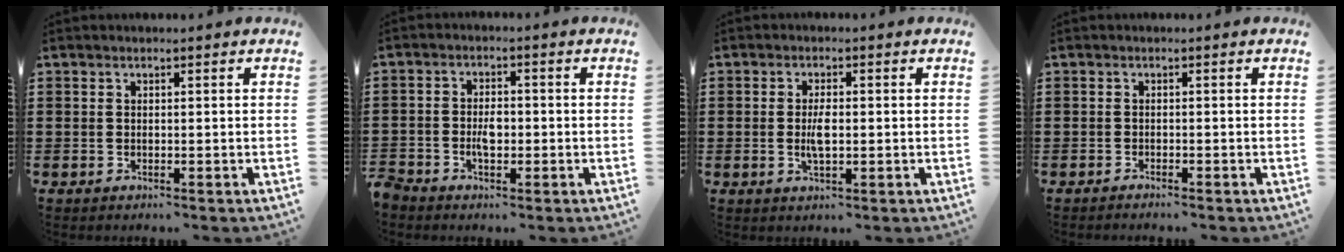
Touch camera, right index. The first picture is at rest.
{"total": 3.4, "force": [-1.1, 2.1, 2.4], "torque": [-0.054, 0.001, -0.024]}
{"total": 3.7, "force": [-0.3, 1.4, 3.4], "torque": [-0.077, -0.005, -0.010]}
{"total": 0.8, "force": [-0.8, 0.0, 0.1], "torque": [-0.004, 0.000, -0.016]}